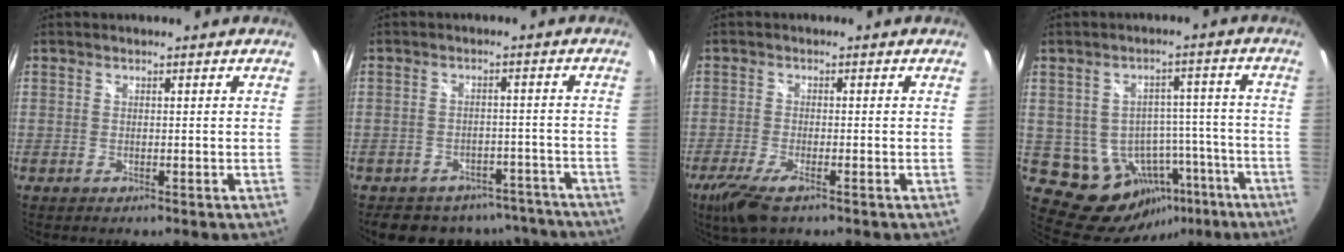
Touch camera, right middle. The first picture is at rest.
{"total": 12.5, "force": [-10.4, 6.3, 3.2], "torque": [-0.064, 0.025, -0.116]}
{"total": 6.4, "force": [-4.2, 1.5, 4.6], "torque": [-0.111, -0.023, -0.079]}
{"total": 13.9, "force": [-6.4, 11.0, 5.6], "torque": [-0.098, 0.037, -0.043]}